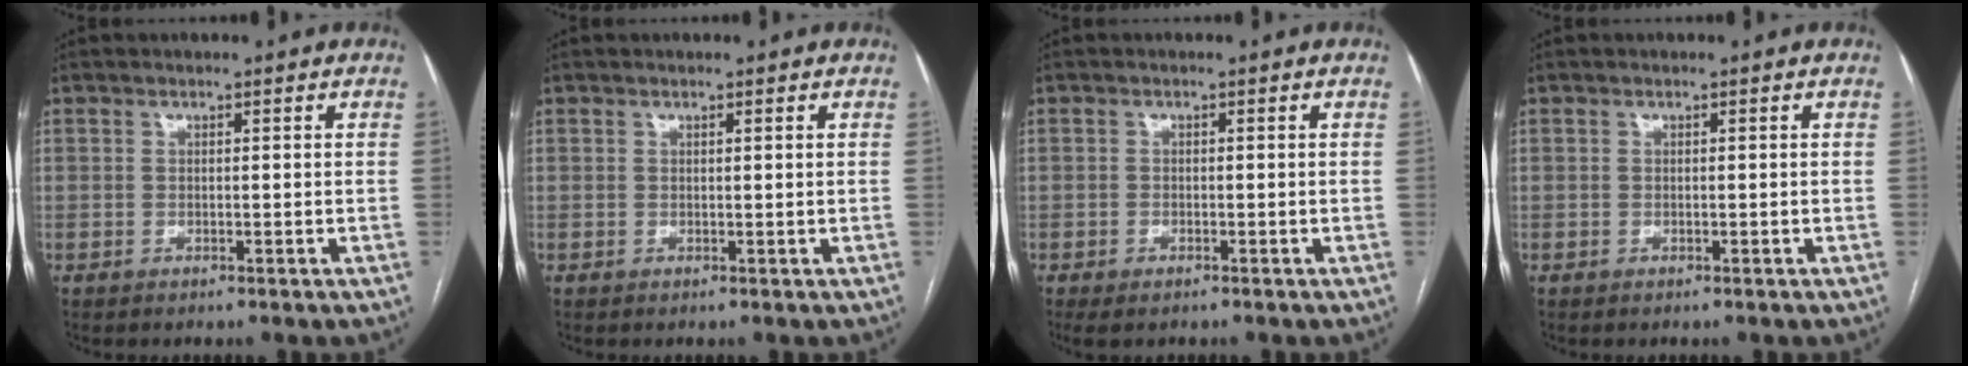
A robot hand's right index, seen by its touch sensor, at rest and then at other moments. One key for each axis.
{"total": 0.0}
{"total": 2.0, "fx": -1.3, "fy": 1.0, "fz": 1.1, "tx": -0.021, "ty": -0.002, "tz": -0.014}
{"total": 0.0}